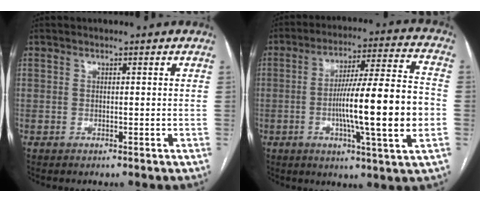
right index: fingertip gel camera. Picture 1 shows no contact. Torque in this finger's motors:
{"motor_torque": [2.14, 0.00, 1.05, 0.21]}